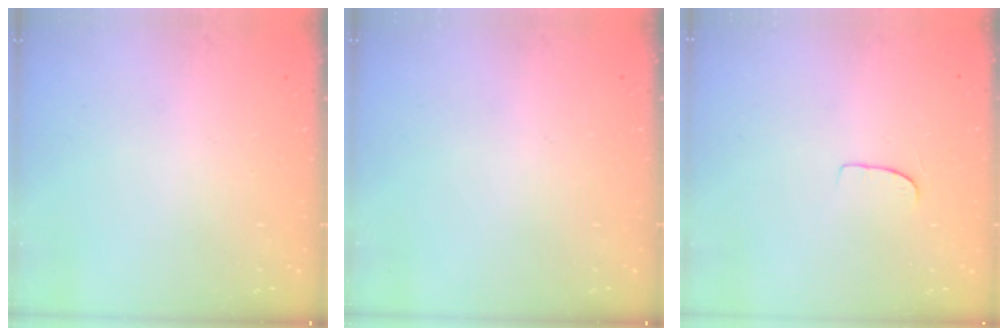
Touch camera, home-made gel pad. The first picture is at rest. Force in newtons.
{"total": 0.0}
{"total": 5.8, "press": 5.8, "slide": 0.3}